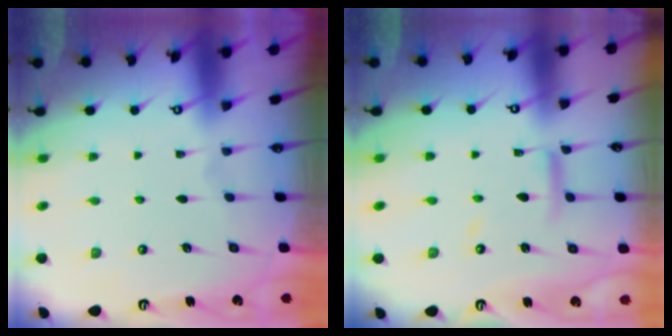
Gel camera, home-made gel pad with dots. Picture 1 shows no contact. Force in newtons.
{"total": 9.7, "press": 9.7, "slide": 0.8}